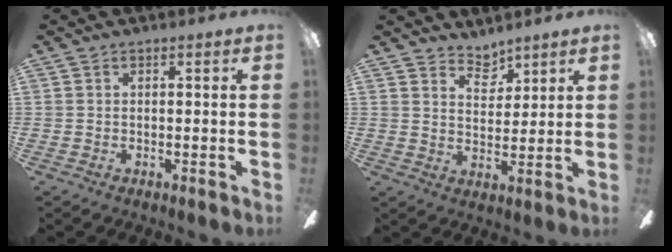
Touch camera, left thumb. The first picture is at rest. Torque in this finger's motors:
{"motor_torque": [-0.13, -0.24, -0.18, -0.18, 0.00]}